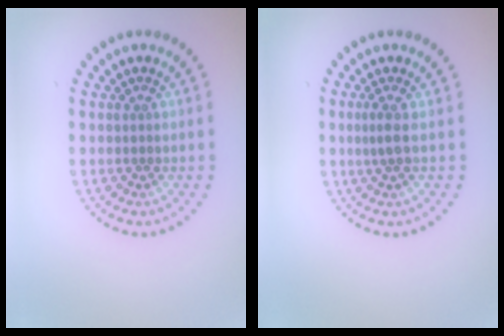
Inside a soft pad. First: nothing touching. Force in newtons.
{"total": 1.4, "press": 1.1, "slide": 0.7}